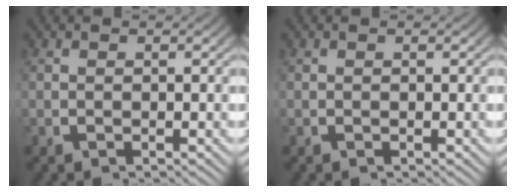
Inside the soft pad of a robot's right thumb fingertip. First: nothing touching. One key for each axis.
{"total": 0.0}